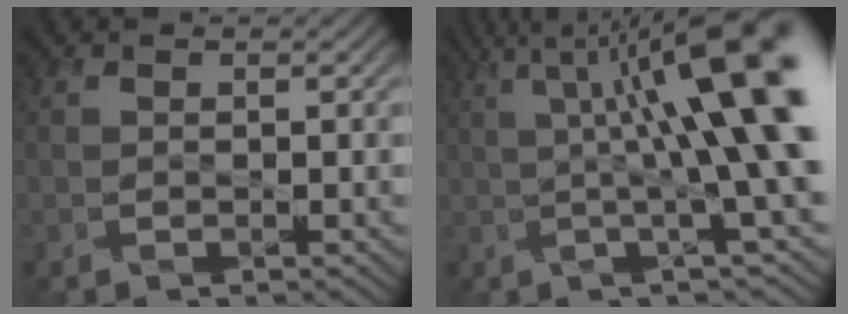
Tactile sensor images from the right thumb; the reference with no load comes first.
{"total": 13.8, "force": [2.2, 2.6, 13.4], "torque": [-0.176, 0.003, 0.046]}